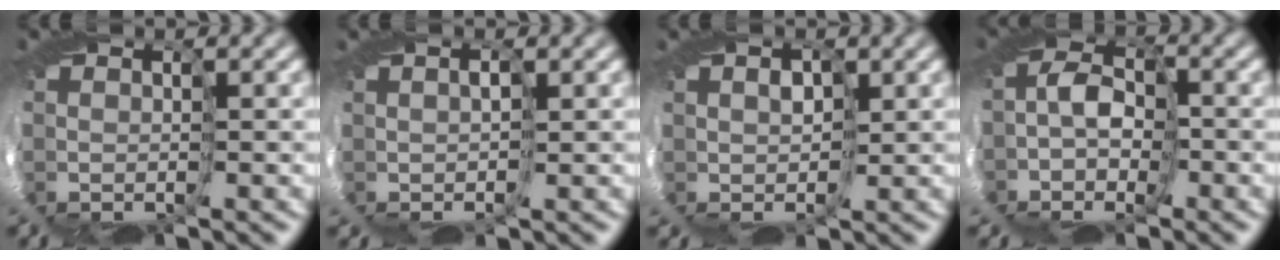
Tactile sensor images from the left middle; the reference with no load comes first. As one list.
[{"total": 1.4, "force": [0.5, -1.1, -0.7], "torque": [0.019, 0.013, 0.004]}, {"total": 1.3, "force": [1.1, -0.4, -0.5], "torque": [0.015, 0.021, 0.004]}, {"total": 2.9, "force": [-0.7, 2.0, 2.1], "torque": [-0.016, 0.010, -0.035]}]